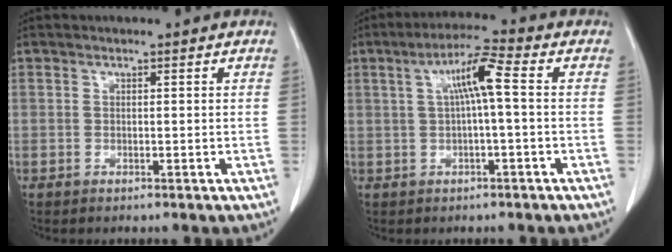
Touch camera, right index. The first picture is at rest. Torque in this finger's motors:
{"motor_torque": [0.72, -0.03, 0.28, 0.07]}